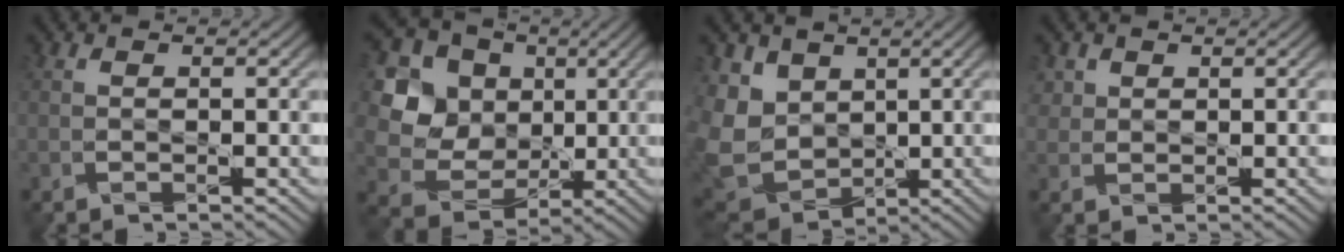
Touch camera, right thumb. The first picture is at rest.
{"total": 10.4, "force": [3.1, 9.0, 4.0], "torque": [-0.134, 0.013, 0.063]}
{"total": 7.6, "force": [1.9, 6.4, 3.6], "torque": [-0.125, -0.010, 0.036]}
{"total": 1.6, "force": [1.0, 1.2, 0.3], "torque": [-0.011, -0.002, 0.023]}